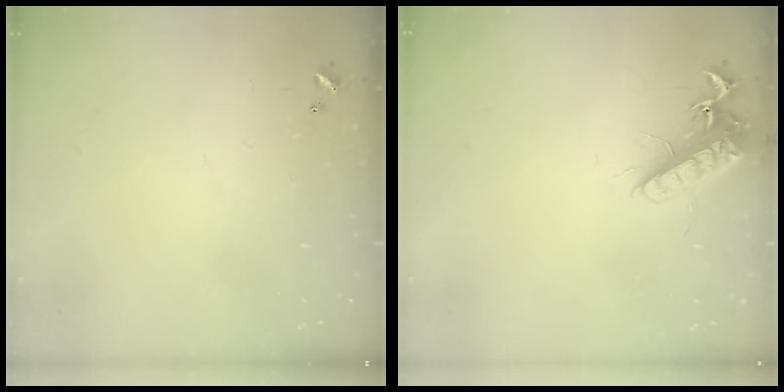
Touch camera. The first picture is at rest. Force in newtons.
{"total": 14.3, "press": 14.1, "slide": 2.1}